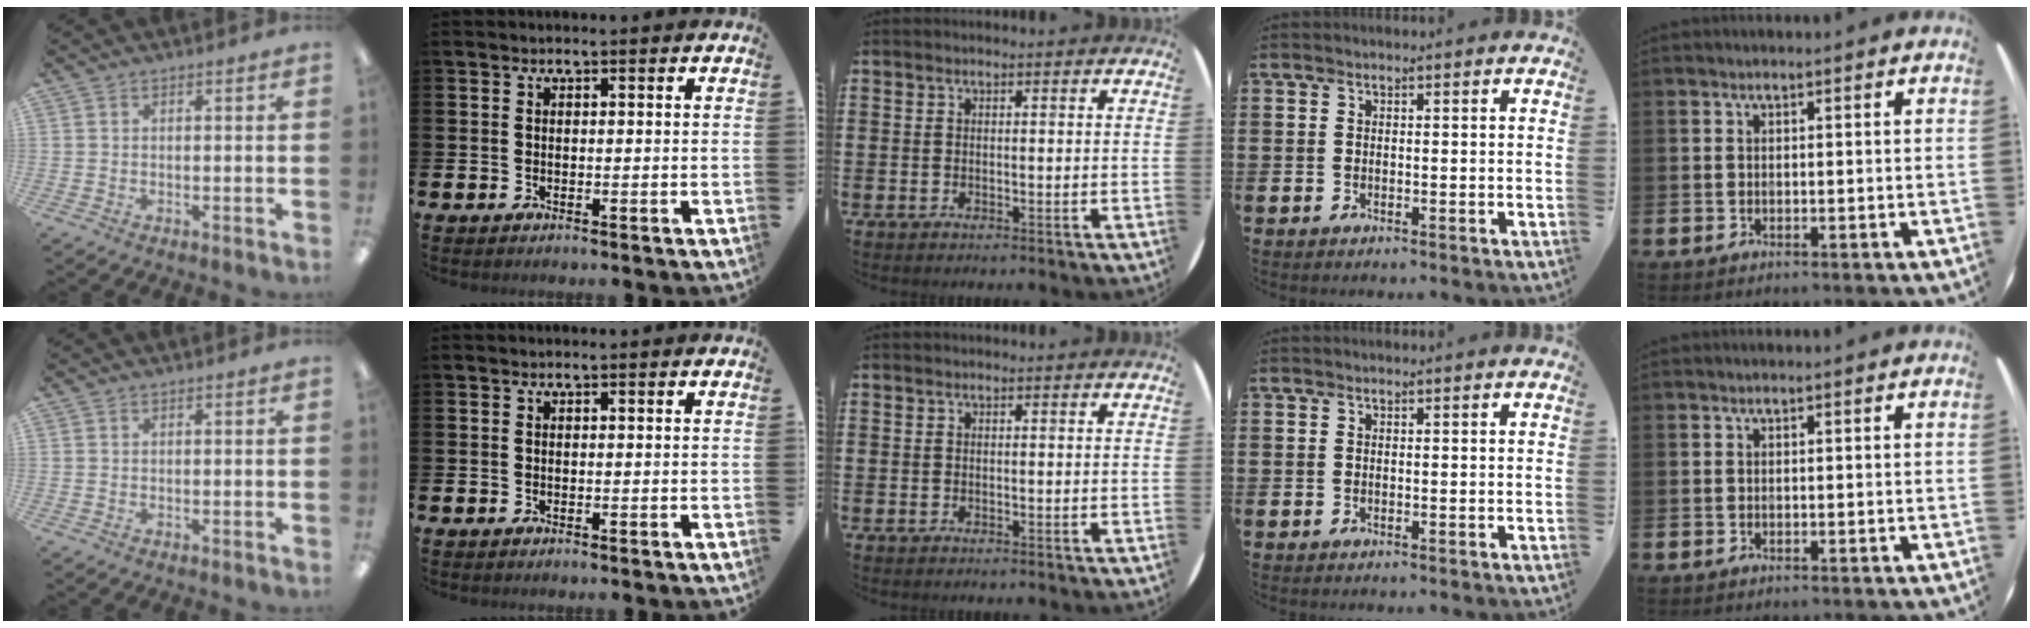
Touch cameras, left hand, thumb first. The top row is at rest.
{}